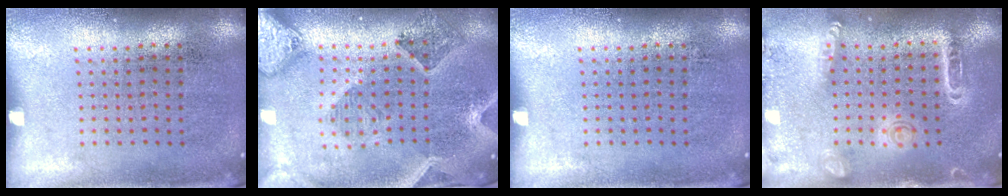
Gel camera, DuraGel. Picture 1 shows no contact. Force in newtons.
{"total": 1.8, "press": 1.7, "slide": 0.5}
{"total": 0.0}
{"total": 1.6, "press": 1.5, "slide": 0.4}